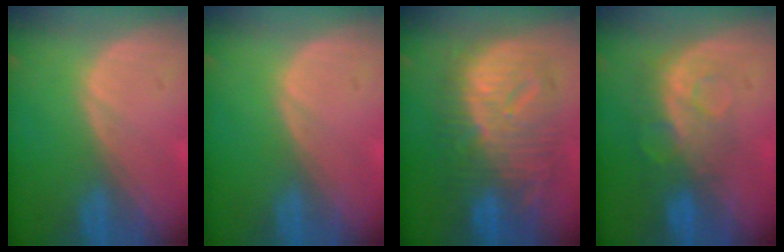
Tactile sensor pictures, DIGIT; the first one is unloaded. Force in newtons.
{"total": 0.0}
{"total": 12.5, "press": 12.4, "slide": 1.3}
{"total": 8.3, "press": 7.0, "slide": 4.5}